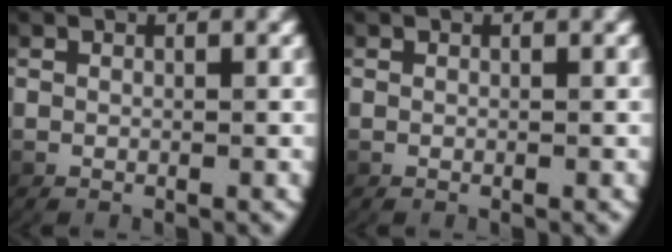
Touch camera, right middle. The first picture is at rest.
{"total": 0.0}